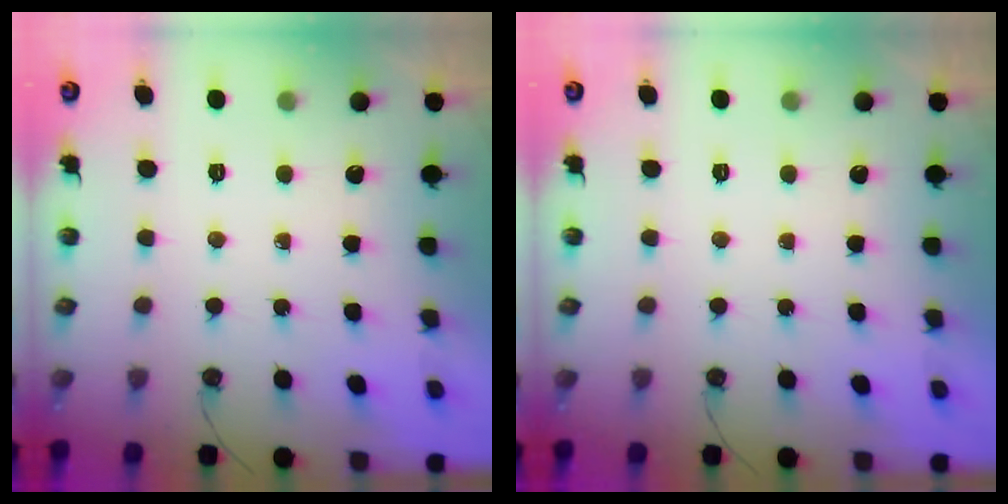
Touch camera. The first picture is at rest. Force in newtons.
{"total": 0.0}